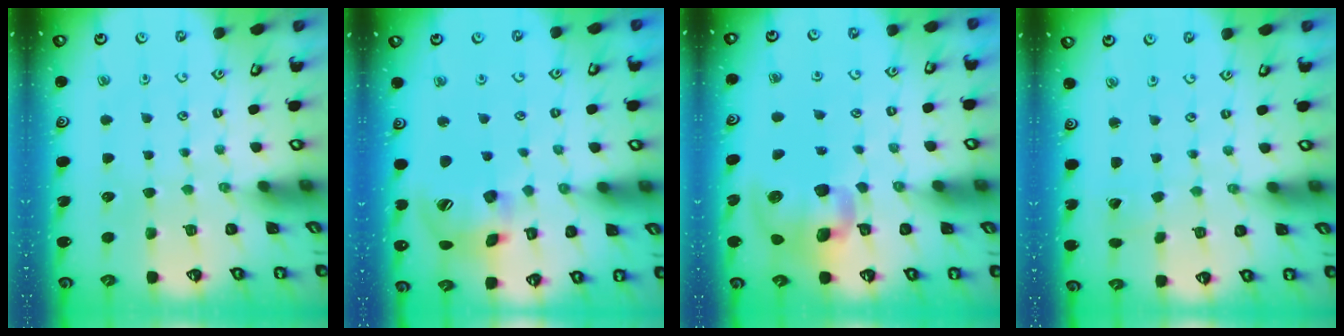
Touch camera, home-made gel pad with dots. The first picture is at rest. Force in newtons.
{"total": 18.1, "press": 17.9, "slide": 2.4}
{"total": 14.0, "press": 13.8, "slide": 2.4}
{"total": 1.3, "press": 1.3, "slide": 0.1}